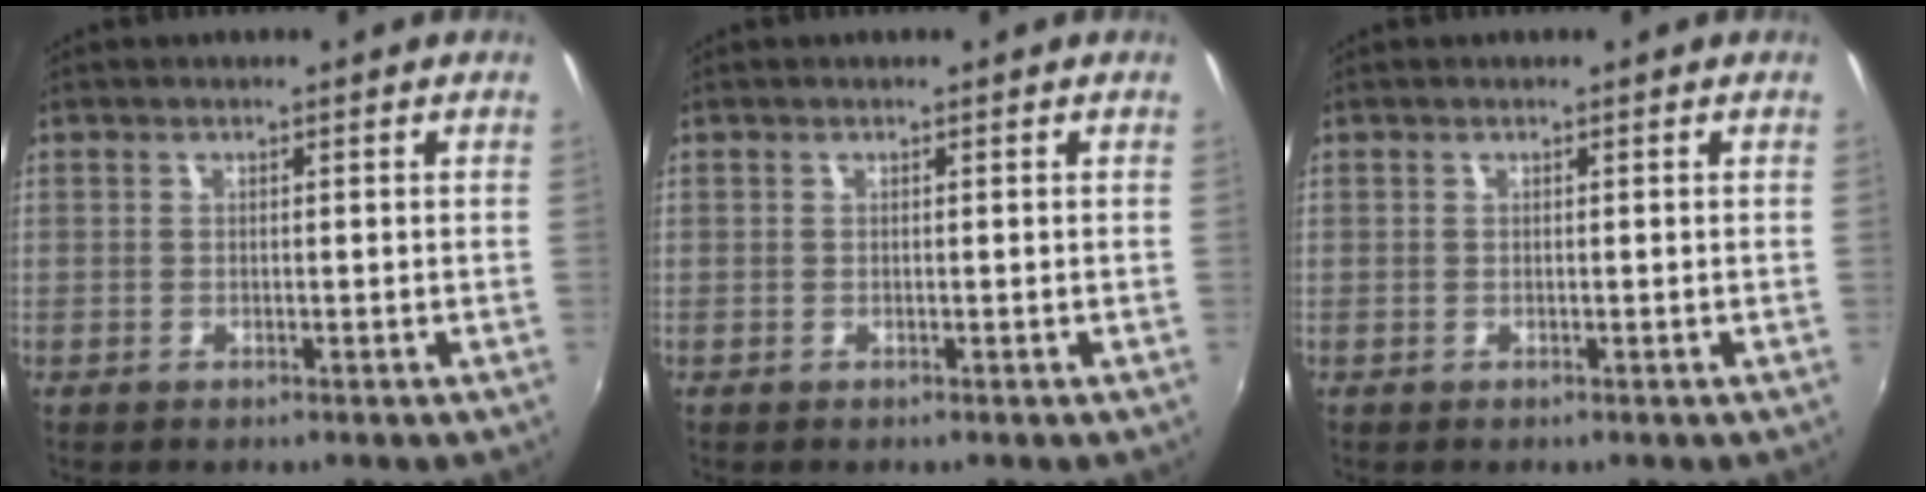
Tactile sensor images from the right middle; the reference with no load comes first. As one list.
[{"total": 0.0}, {"total": 0.0}]